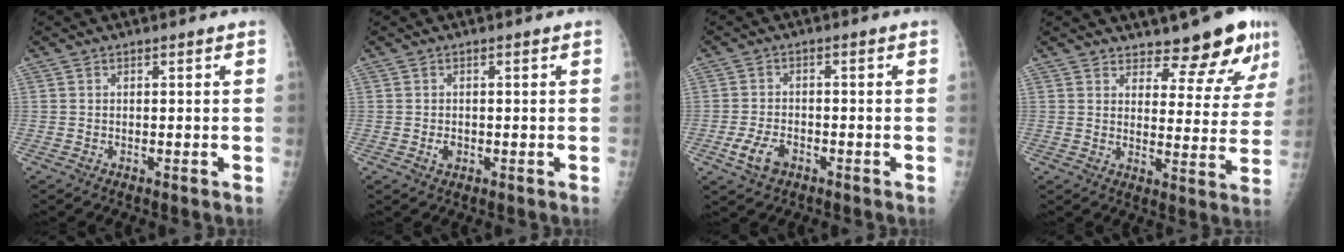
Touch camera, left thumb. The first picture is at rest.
{"total": 1.1, "force": [-0.1, 0.8, 0.8], "torque": [-0.006, 0.000, -0.001]}
{"total": 5.1, "force": [-2.5, 3.1, 3.2], "torque": [-0.062, 0.011, -0.045]}
{"total": 10.9, "force": [8.8, 3.5, 5.4], "torque": [-0.035, -0.068, 0.110]}